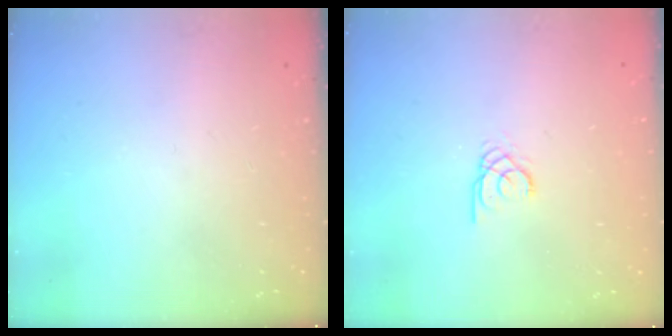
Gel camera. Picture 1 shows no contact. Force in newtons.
{"total": 1.9, "press": 1.9, "slide": 0.1}